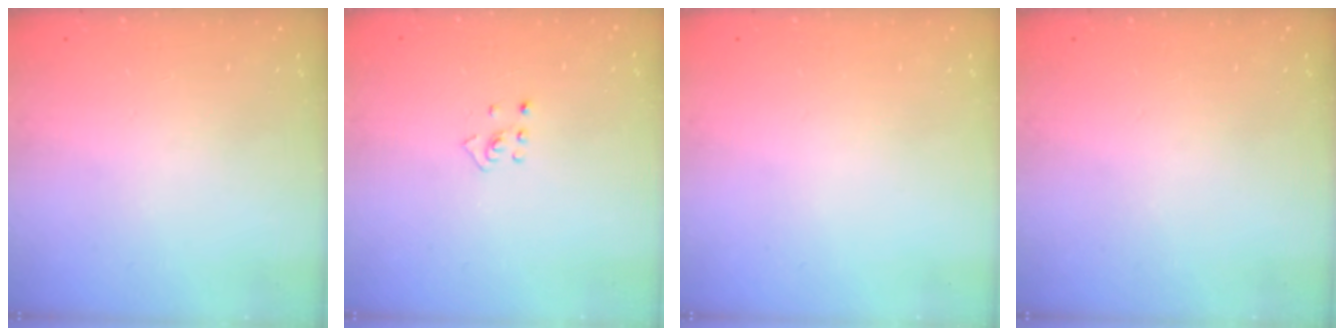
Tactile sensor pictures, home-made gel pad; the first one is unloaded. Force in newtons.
{"total": 2.5, "press": 2.4, "slide": 0.8}
{"total": 0.0}
{"total": 0.0}